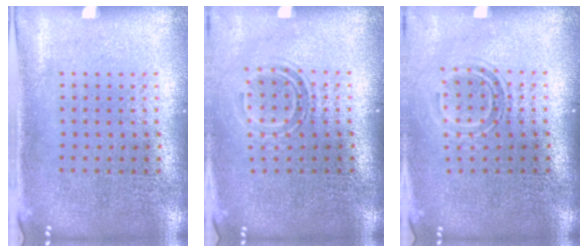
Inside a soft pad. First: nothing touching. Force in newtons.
{"total": 1.5, "press": 1.1, "slide": 1.1}
{"total": 1.5, "press": 1.1, "slide": 1.1}